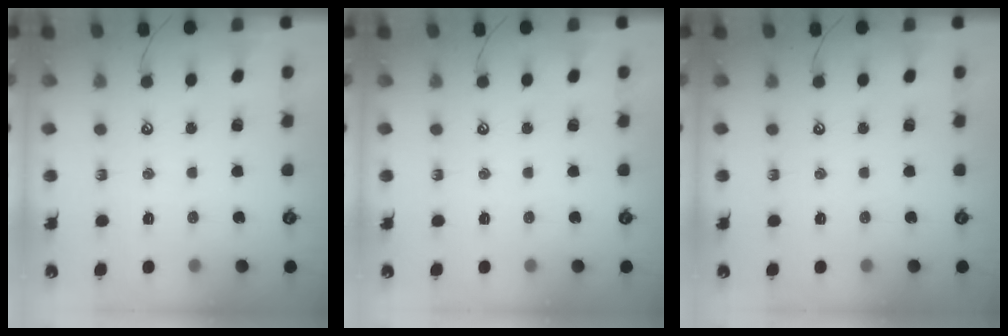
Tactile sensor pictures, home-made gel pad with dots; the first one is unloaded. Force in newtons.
{"total": 0.0}
{"total": 0.0}